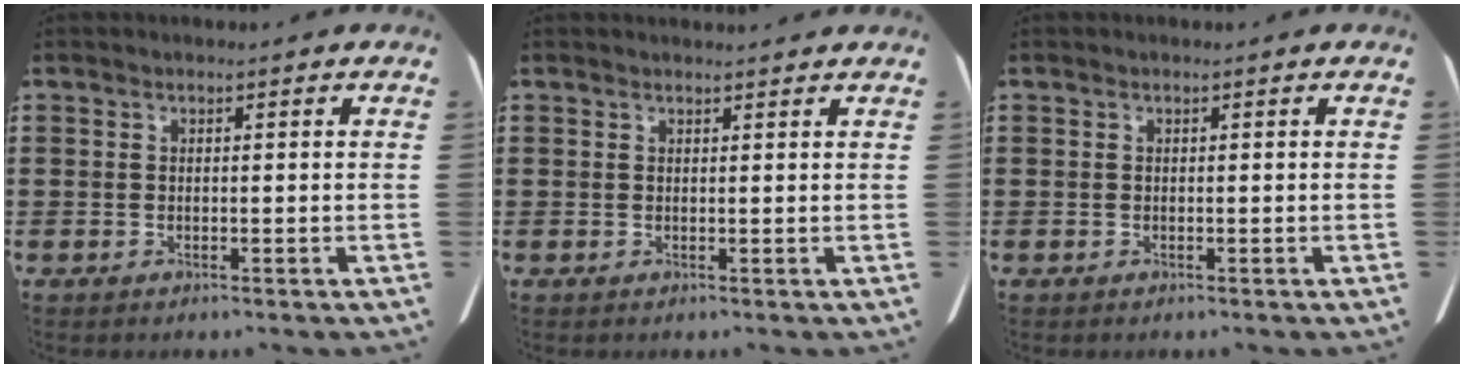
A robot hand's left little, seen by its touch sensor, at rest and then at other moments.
{"total": 0.9, "force": [0.9, 0.0, 0.3], "torque": [0.002, -0.002, 0.014]}
{"total": 0.0}